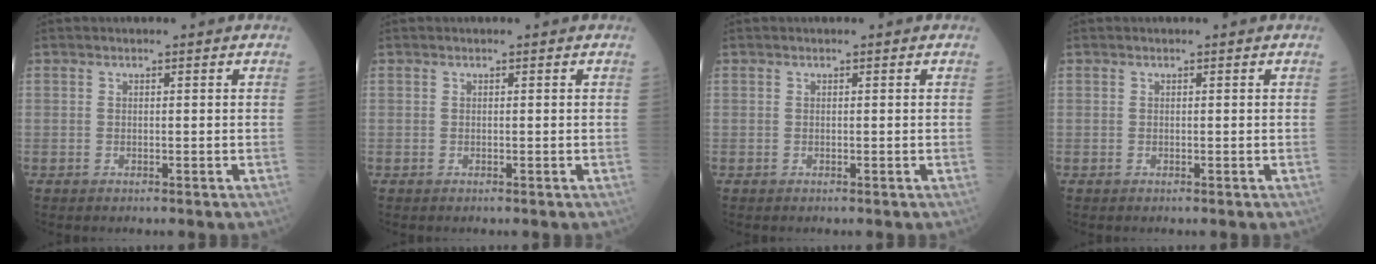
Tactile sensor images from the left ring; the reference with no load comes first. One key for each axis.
{"total": 0.0}
{"total": 0.0}
{"total": 0.0}